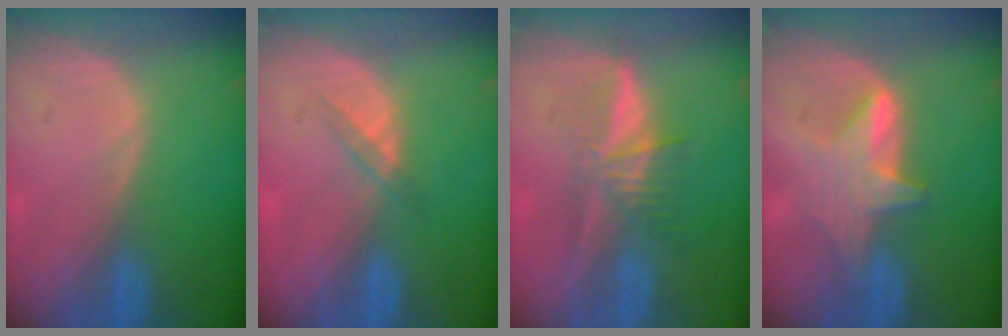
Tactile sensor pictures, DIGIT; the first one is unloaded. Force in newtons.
{"total": 1.9, "press": 1.7, "slide": 1.0}
{"total": 5.4, "press": 5.2, "slide": 1.6}
{"total": 5.4, "press": 5.4, "slide": 0.6}